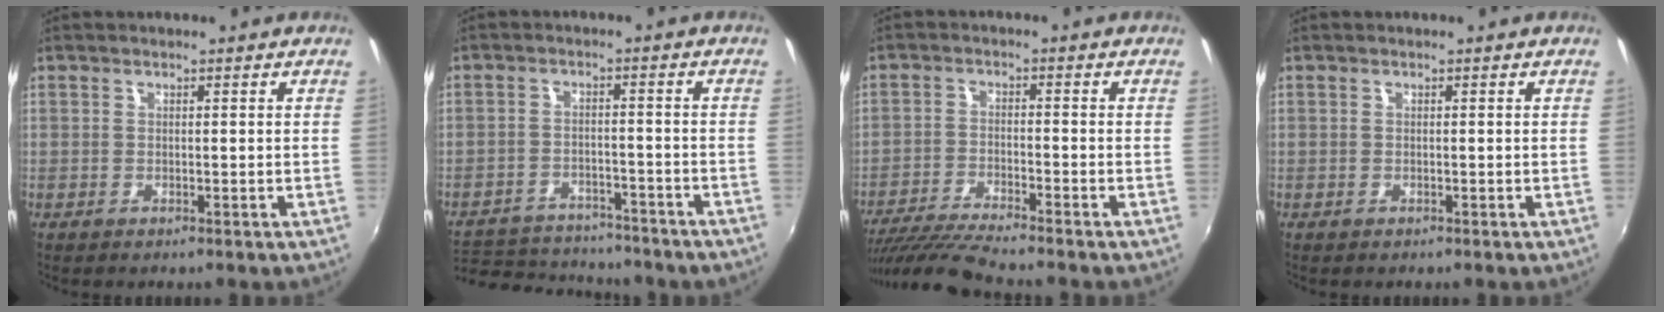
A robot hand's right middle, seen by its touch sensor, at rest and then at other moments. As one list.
[{"total": 18.9, "force": [-15.9, 6.9, 7.5], "torque": [-0.168, -0.005, -0.217]}, {"total": 9.0, "force": [-8.3, -0.5, 3.5], "torque": [-0.092, -0.017, -0.157]}, {"total": 0.0}]